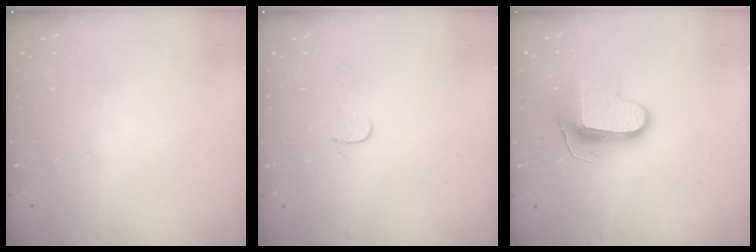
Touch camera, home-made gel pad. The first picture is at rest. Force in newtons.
{"total": 3.0, "press": 3.0, "slide": 0.3}
{"total": 10.0, "press": 10.0, "slide": 1.1}